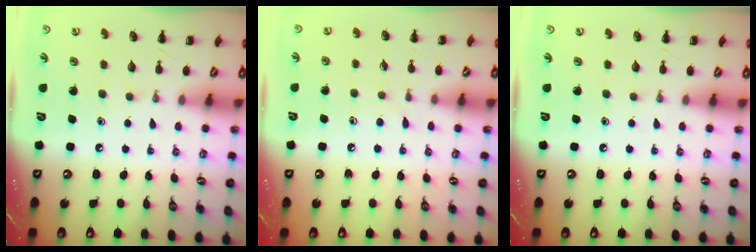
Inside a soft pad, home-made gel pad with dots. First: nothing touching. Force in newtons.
{"total": 3.9, "press": 3.5, "slide": 1.7}
{"total": 0.0}